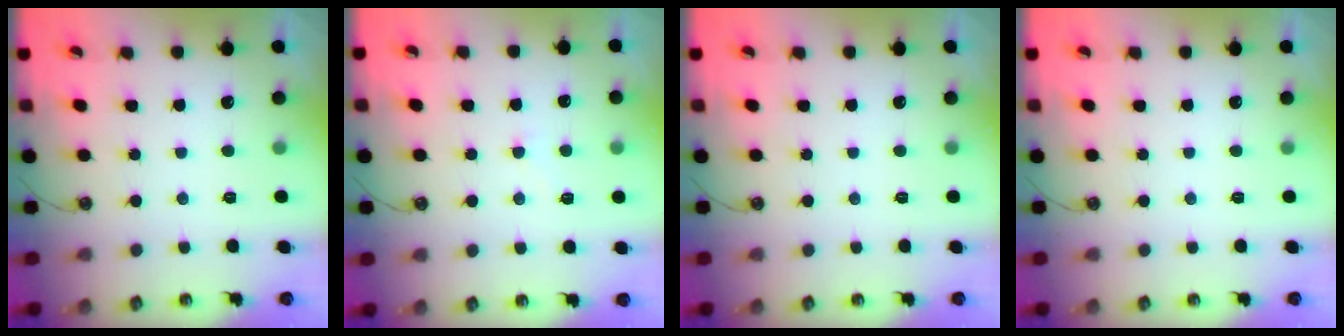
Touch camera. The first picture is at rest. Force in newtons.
{"total": 2.7, "press": 2.6, "slide": 0.4}
{"total": 0.0}
{"total": 0.0}